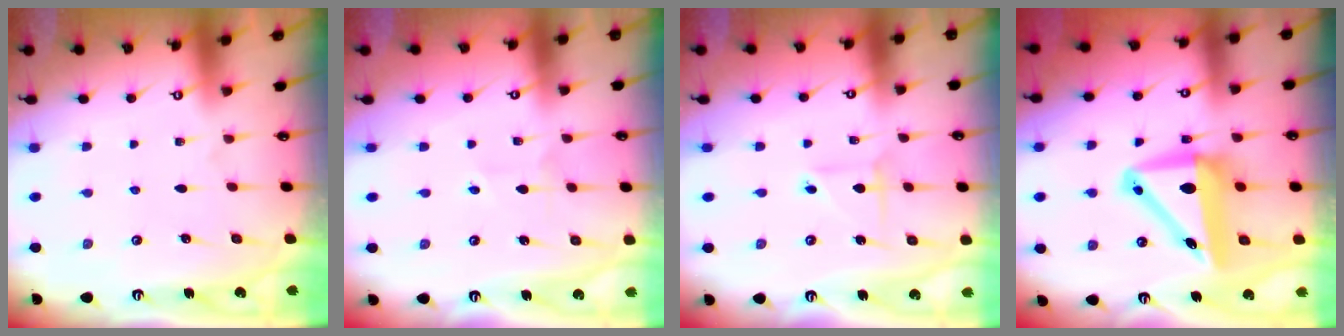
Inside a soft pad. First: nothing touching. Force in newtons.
{"total": 2.0, "press": 1.9, "slide": 0.5}
{"total": 3.0, "press": 3.0, "slide": 0.3}
{"total": 11.4, "press": 10.9, "slide": 3.5}